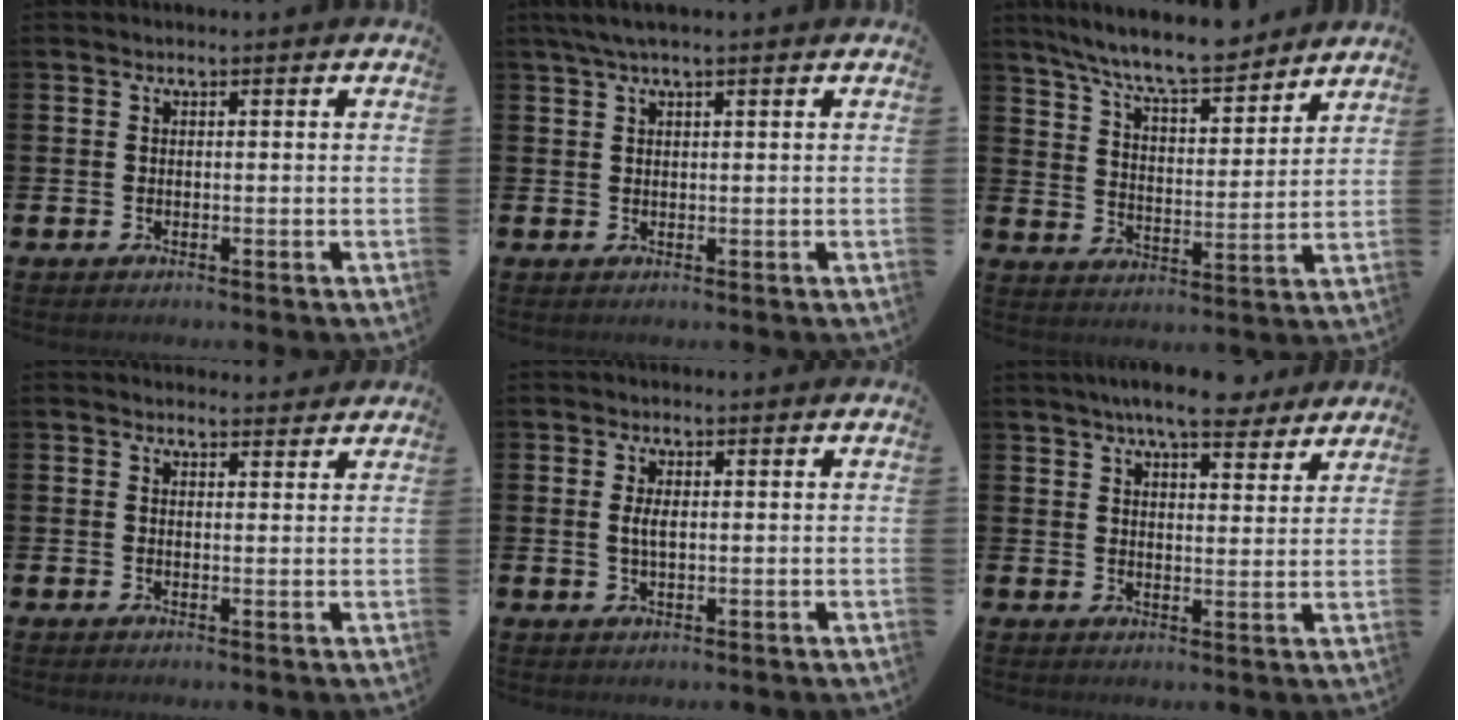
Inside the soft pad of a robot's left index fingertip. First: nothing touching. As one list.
[{"total": 2.4, "force": [1.7, 0.1, 1.7], "torque": [-0.040, 0.007, 0.031]}, {"total": 9.0, "force": [8.4, 1.0, 3.1], "torque": [-0.087, -0.050, 0.151]}, {"total": 1.8, "force": [1.8, 0.4, 0.0], "torque": [0.007, -0.008, 0.030]}, {"total": 2.3, "force": [0.3, 1.0, 2.1], "torque": [-0.041, 0.004, 0.002]}, {"total": 7.4, "force": [6.7, 1.3, 2.9], "torque": [-0.055, -0.025, 0.118]}]